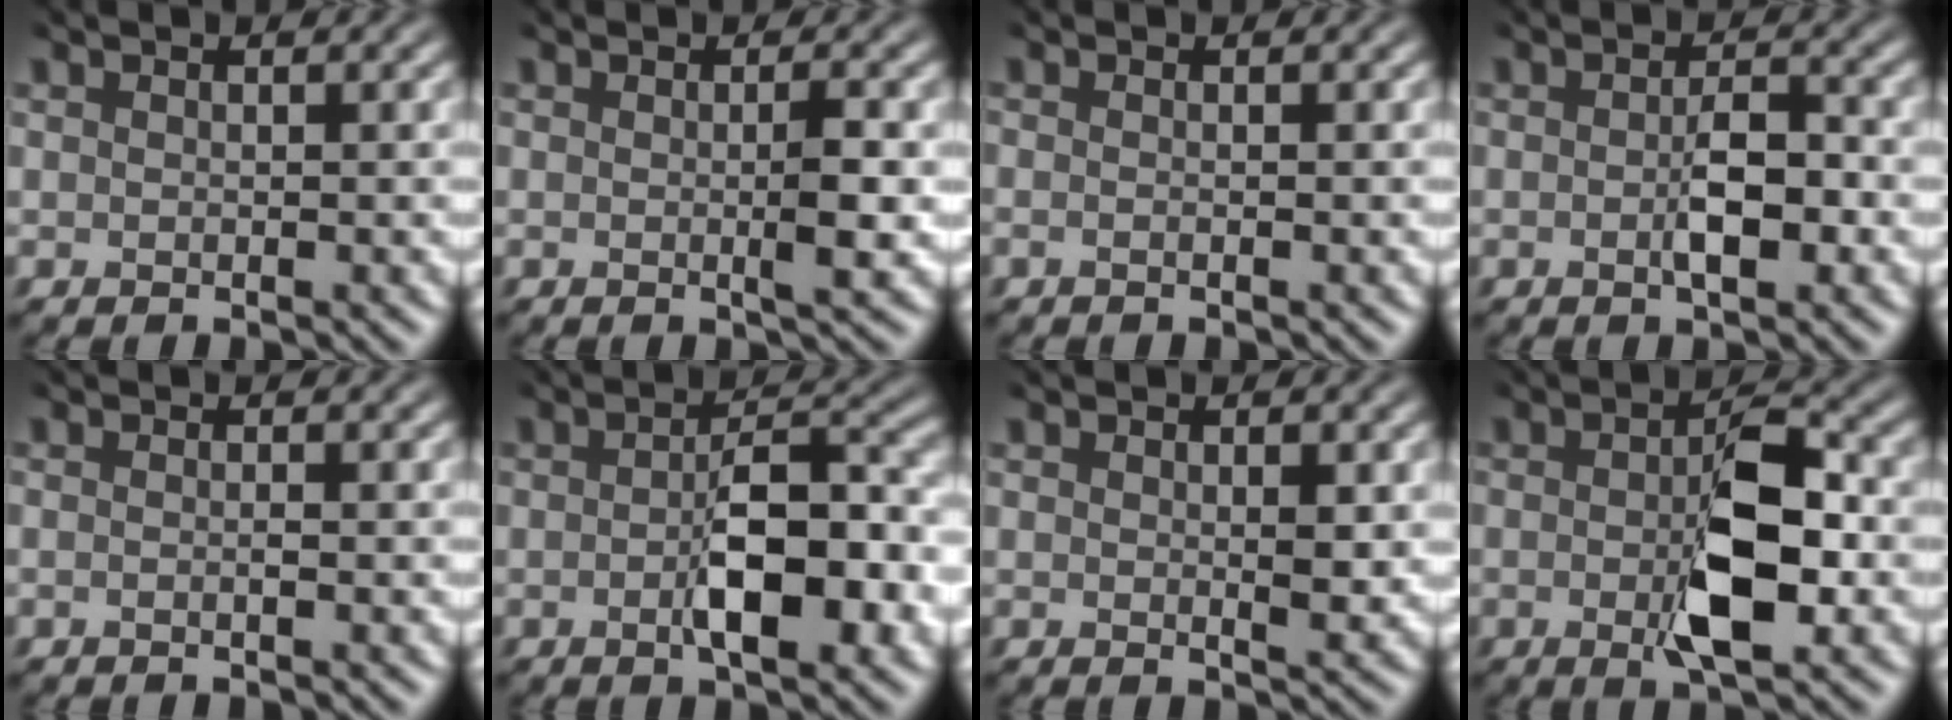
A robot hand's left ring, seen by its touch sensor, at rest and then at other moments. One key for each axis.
{"total": 2.2, "fx": -0.5, "fy": 0.4, "fz": 2.1, "tx": -0.033, "ty": -0.004, "tz": -0.004}
{"total": 0.8, "fx": -0.2, "fy": 0.3, "fz": 0.7, "tx": -0.007, "ty": -0.004, "tz": -0.012}
{"total": 3.0, "fx": -1.2, "fy": 1.1, "fz": 2.5, "tx": -0.046, "ty": -0.002, "tz": -0.016}
{"total": 1.1, "fx": -0.1, "fy": 0.6, "fz": 0.9, "tx": -0.002, "ty": -0.006, "tz": -0.017}
{"total": 6.5, "fx": -1.9, "fy": 2.6, "fz": 5.7, "tx": -0.092, "ty": -0.003, "tz": -0.027}
{"total": 1.6, "fx": 0.3, "fy": 0.5, "fz": 1.5, "tx": -0.026, "ty": -0.004, "tz": 0.011}
{"total": 6.3, "fx": -1.4, "fy": 2.2, "fz": 5.7, "tx": -0.094, "ty": -0.003, "tz": -0.023}